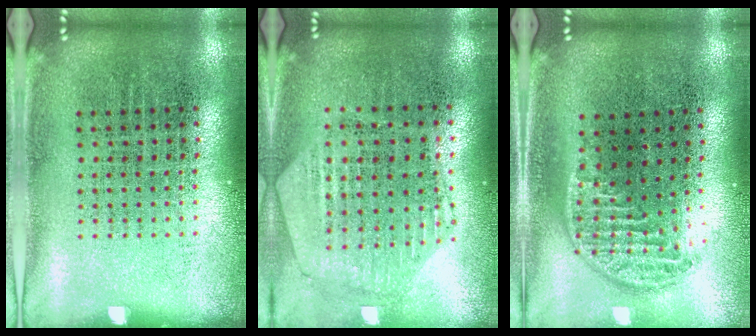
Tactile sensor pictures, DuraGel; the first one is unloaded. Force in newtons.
{"total": 1.3, "press": 1.2, "slide": 0.2}
{"total": 1.4, "press": 1.2, "slide": 0.7}